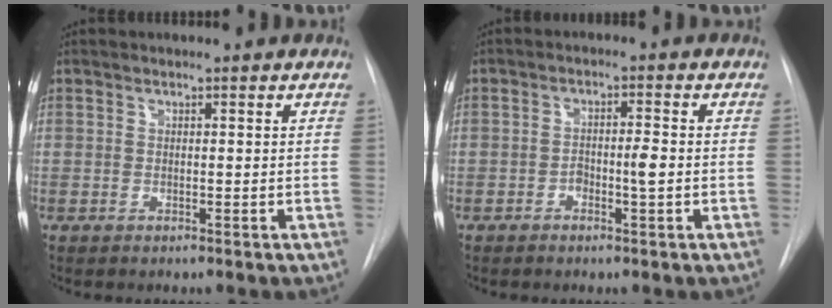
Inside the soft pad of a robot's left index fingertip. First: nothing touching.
{"total": 2.8, "force": [-1.3, 0.5, 2.5], "torque": [-0.041, -0.001, -0.022]}